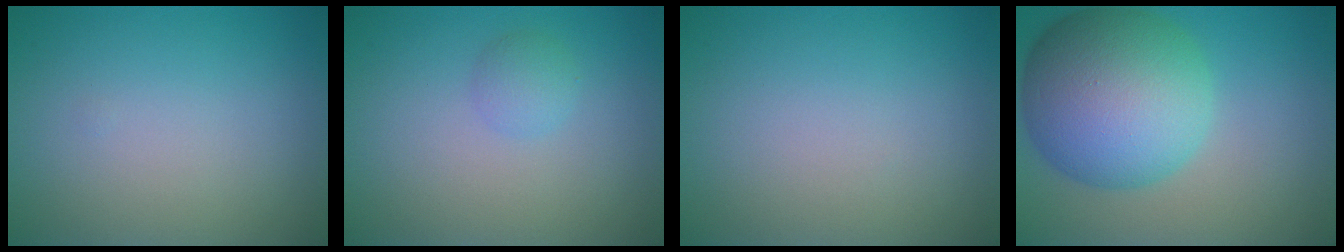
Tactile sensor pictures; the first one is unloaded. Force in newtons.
{"total": 1.3, "press": 1.3, "slide": 0.0}
{"total": 0.0}
{"total": 12.2, "press": 12.2, "slide": 0.2}